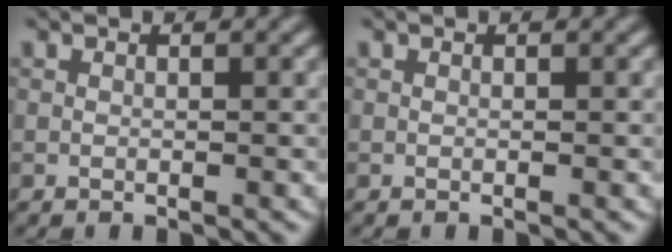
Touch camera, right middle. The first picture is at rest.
{"total": 0.0}